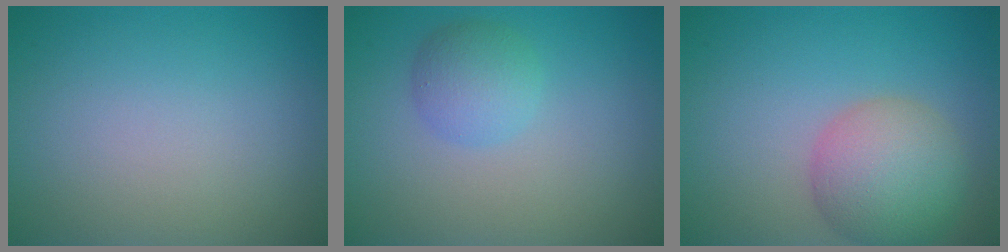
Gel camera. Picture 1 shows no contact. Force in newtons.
{"total": 2.7, "press": 2.7, "slide": 0.1}
{"total": 6.0, "press": 6.0, "slide": 0.4}